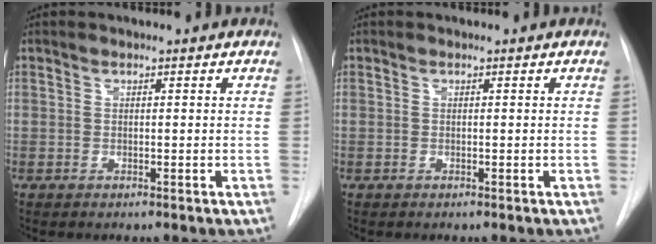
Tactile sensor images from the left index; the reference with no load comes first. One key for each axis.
{"total": 0.0}